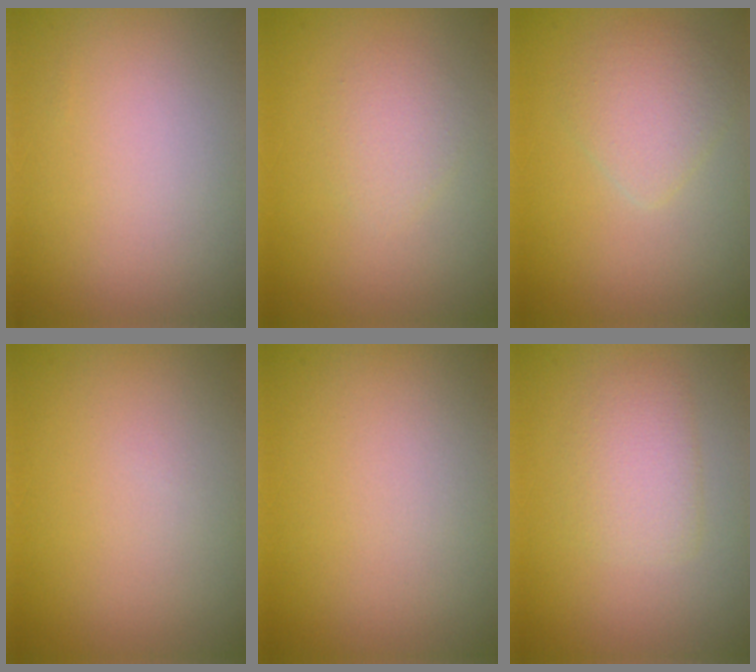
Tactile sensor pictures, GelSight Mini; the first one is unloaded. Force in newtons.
{"total": 1.7, "press": 1.7, "slide": 0.0}
{"total": 2.6, "press": 2.5, "slide": 0.1}
{"total": 0.0}
{"total": 0.0}
{"total": 2.4, "press": 2.4, "slide": 0.4}